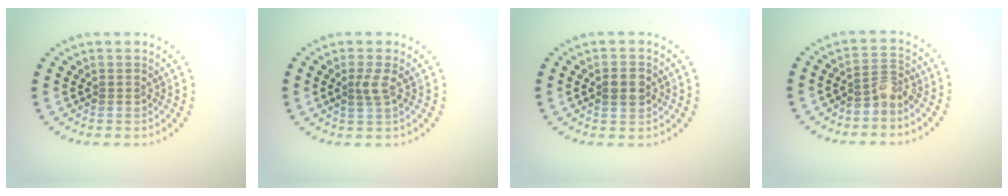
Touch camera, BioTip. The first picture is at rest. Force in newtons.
{"total": 1.6, "press": 1.3, "slide": 0.9}
{"total": 2.5, "press": 2.5, "slide": 0.2}
{"total": 2.2, "press": 1.6, "slide": 1.4}